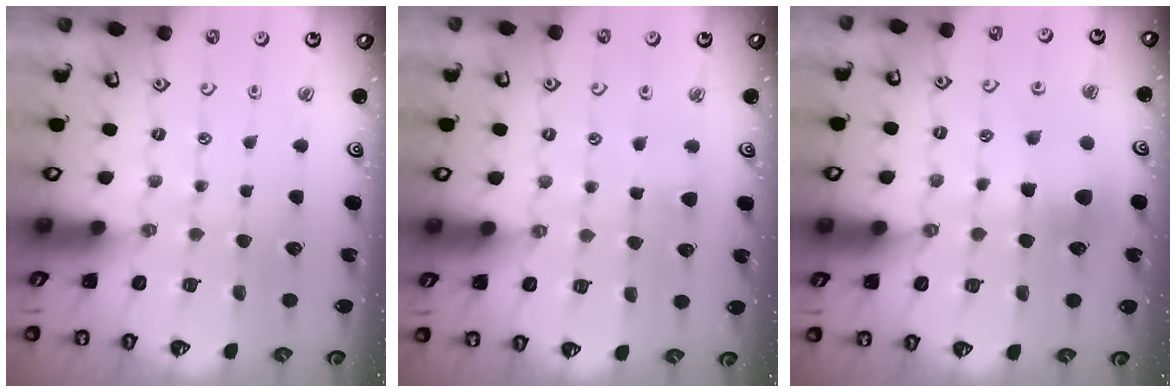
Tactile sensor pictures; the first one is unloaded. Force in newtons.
{"total": 3.2, "press": 3.1, "slide": 0.6}
{"total": 6.2, "press": 6.2, "slide": 0.3}